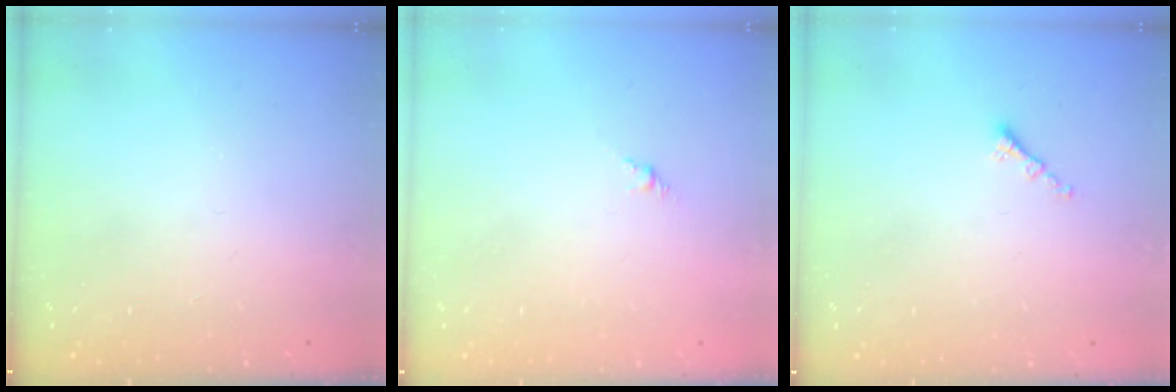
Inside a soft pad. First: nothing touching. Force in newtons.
{"total": 1.5, "press": 1.4, "slide": 0.6}
{"total": 0.8, "press": 0.8, "slide": 0.2}